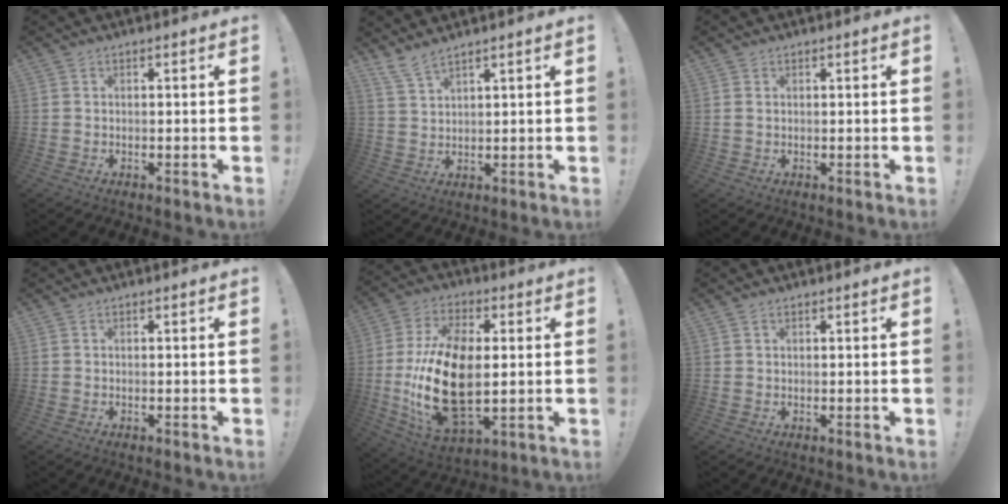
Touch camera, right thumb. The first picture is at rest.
{"total": 5.3, "force": [4.6, 0.9, 2.4], "torque": [-0.050, -0.024, 0.086]}
{"total": 1.0, "force": [0.5, 0.8, 0.3], "torque": [0.000, 0.000, 0.008]}
{"total": 0.0}
{"total": 22.6, "force": [-0.6, 12.6, 18.7], "torque": [-0.375, -0.006, -0.004]}
{"total": 0.6, "force": [0.4, 0.4, 0.2], "torque": [-0.002, 0.000, 0.006]}